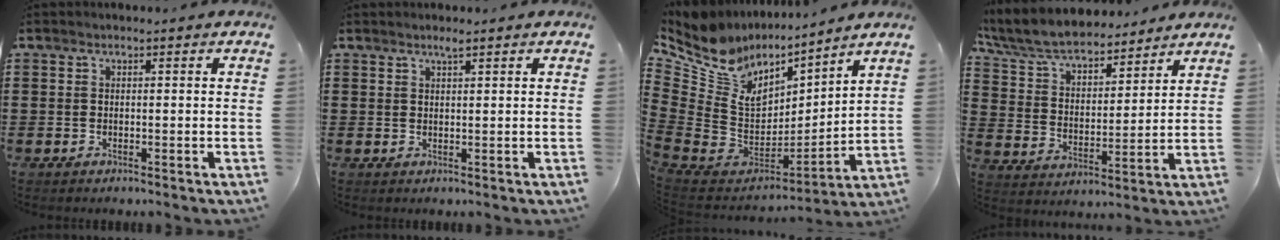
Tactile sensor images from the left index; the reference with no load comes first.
{"total": 1.4, "force": [1.1, 0.1, 0.8], "torque": [-0.016, 0.000, 0.020]}
{"total": 9.0, "force": [5.8, 6.2, 3.1], "torque": [-0.120, -0.059, 0.103]}
{"total": 7.6, "force": [7.0, 1.5, 2.6], "torque": [-0.081, -0.038, 0.121]}